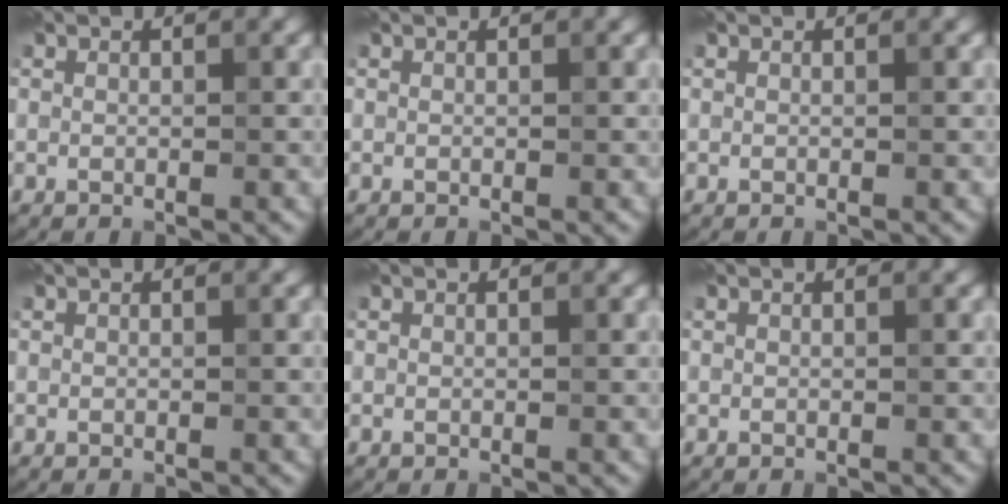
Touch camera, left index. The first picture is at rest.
{"total": 0.0}
{"total": 0.0}
{"total": 0.0}
{"total": 0.0}
{"total": 0.0}